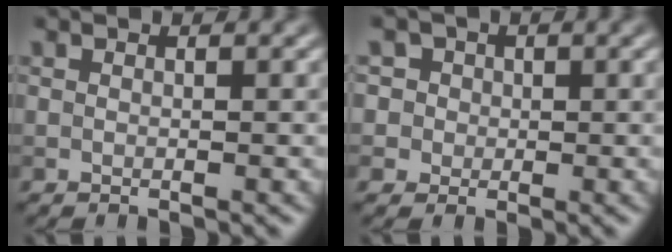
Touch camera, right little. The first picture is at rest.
{"total": 4.8, "force": [1.8, 4.2, 1.5], "torque": [-0.014, 0.025, 0.006]}